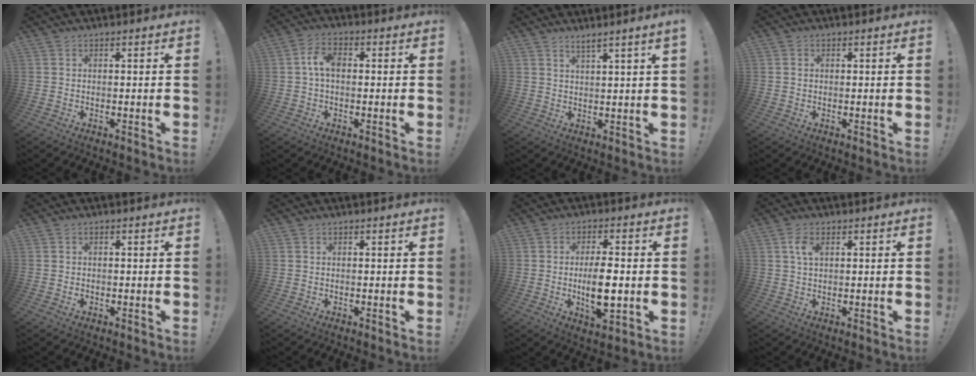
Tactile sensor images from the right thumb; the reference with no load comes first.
{"total": 6.1, "force": [0.3, 3.6, 4.9], "torque": [-0.081, 0.015, 0.007]}
{"total": 3.4, "force": [2.4, -1.0, 2.2], "torque": [-0.031, -0.017, 0.036]}
{"total": 0.8, "force": [0.1, 0.8, 0.2], "torque": [-0.008, 0.005, 0.002]}
{"total": 0.7, "force": [-0.3, 0.6, 0.2], "torque": [-0.002, 0.001, -0.006]}
{"total": 0.8, "force": [0.4, 0.7, -0.1], "torque": [0.011, -0.002, 0.005]}
{"total": 10.3, "force": [-1.1, 4.3, 9.3], "torque": [-0.156, -0.007, -0.022]}
{"total": 4.0, "force": [1.5, 2.0, 3.1], "torque": [-0.058, 0.002, 0.025]}